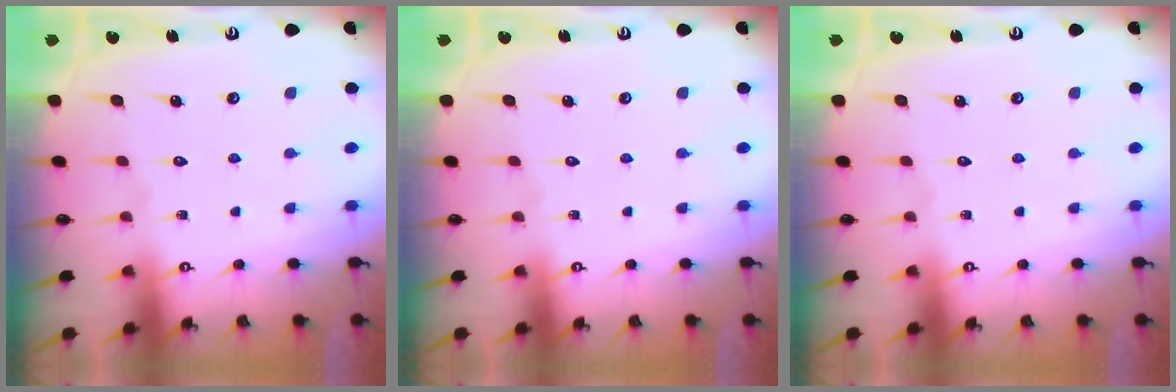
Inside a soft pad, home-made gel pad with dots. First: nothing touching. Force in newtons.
{"total": 0.0}
{"total": 0.0}